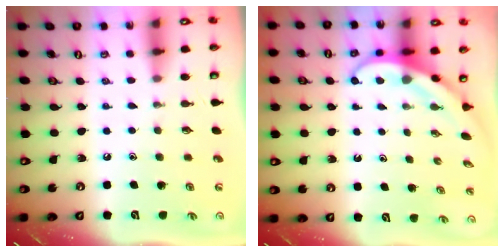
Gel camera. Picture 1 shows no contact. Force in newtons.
{"total": 3.9, "press": 3.9, "slide": 0.3}